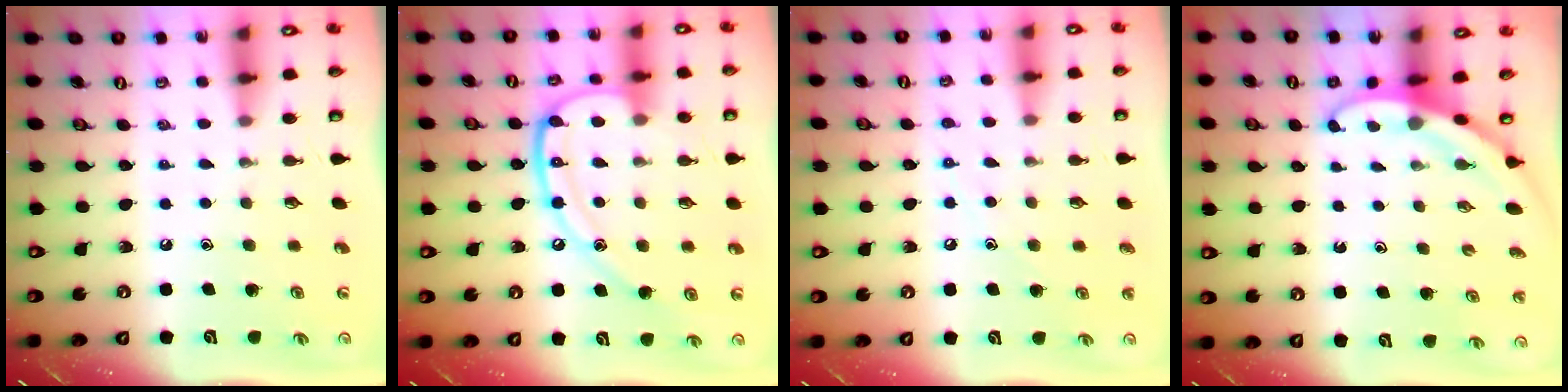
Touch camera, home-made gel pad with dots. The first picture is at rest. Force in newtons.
{"total": 14.5, "press": 14.5, "slide": 0.8}
{"total": 5.7, "press": 5.7, "slide": 0.7}
{"total": 3.4, "press": 3.4, "slide": 0.2}